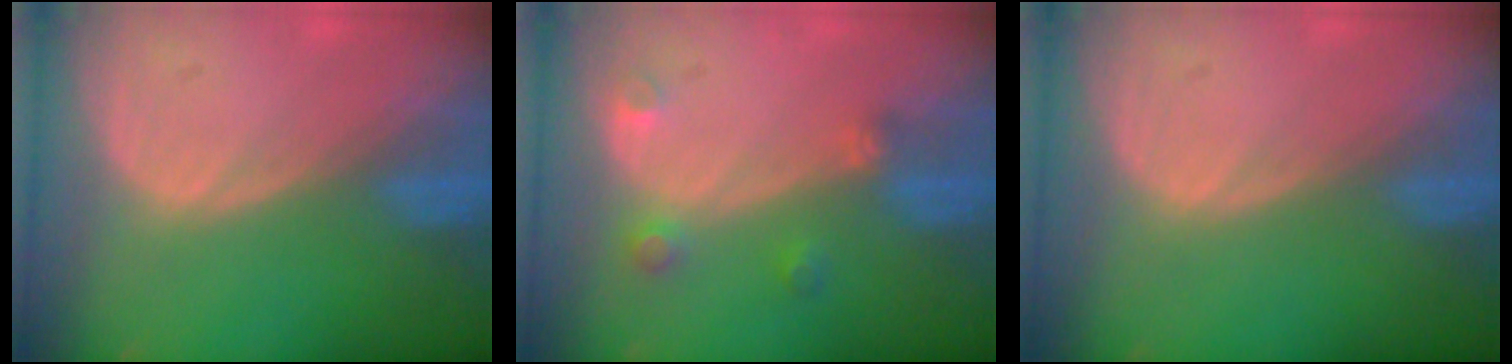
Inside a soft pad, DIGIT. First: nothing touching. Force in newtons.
{"total": 2.9, "press": 2.8, "slide": 0.8}
{"total": 0.0}